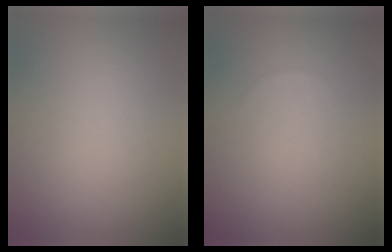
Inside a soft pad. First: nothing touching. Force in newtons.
{"total": 0.0}